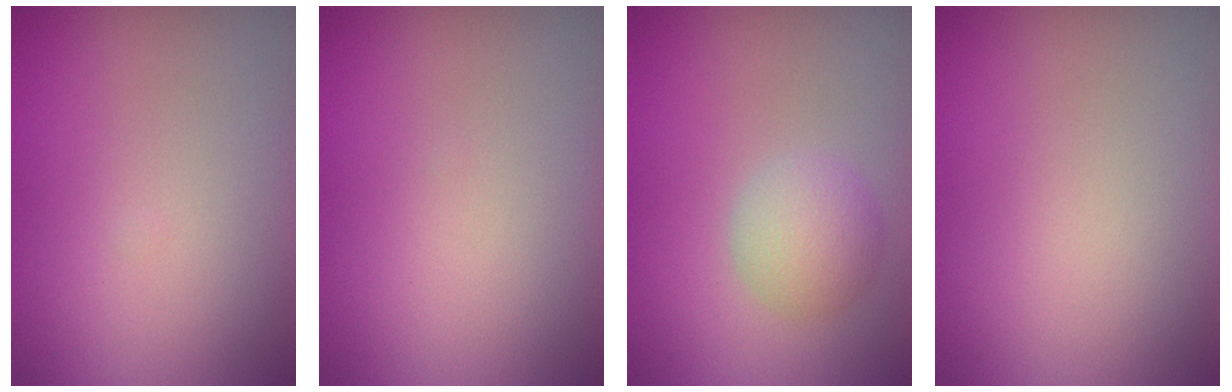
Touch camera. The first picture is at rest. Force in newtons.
{"total": 0.0}
{"total": 2.7, "press": 2.7, "slide": 0.2}
{"total": 0.0}